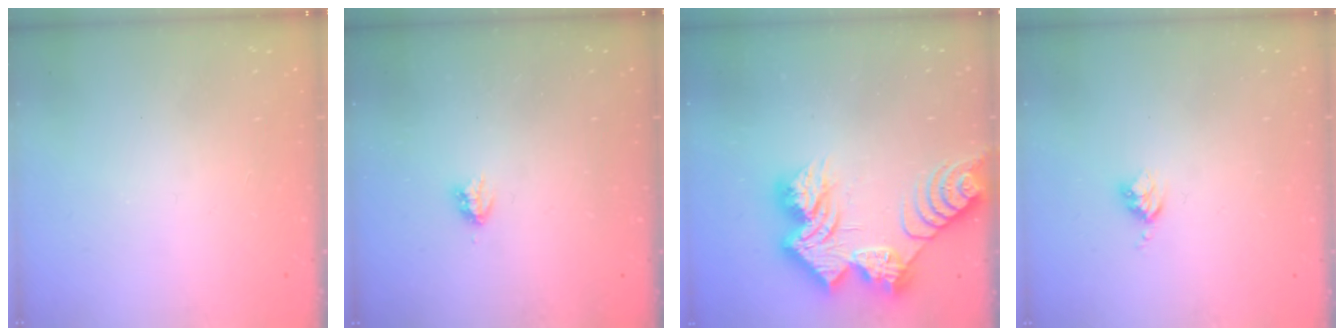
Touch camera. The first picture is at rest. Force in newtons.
{"total": 2.9, "press": 2.9, "slide": 0.5}
{"total": 19.6, "press": 19.6, "slide": 1.4}
{"total": 3.4, "press": 3.4, "slide": 0.4}